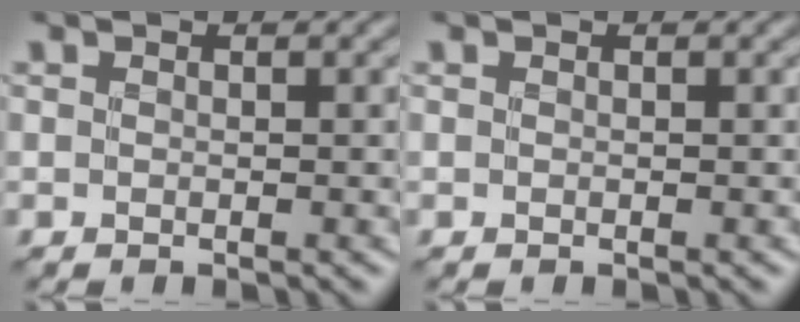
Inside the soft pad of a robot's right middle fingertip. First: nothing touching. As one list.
[{"total": 0.0}]